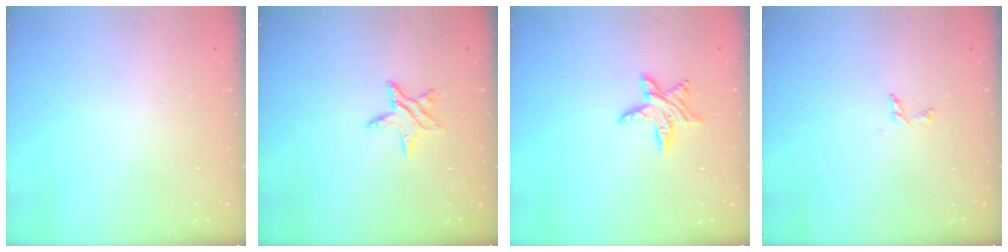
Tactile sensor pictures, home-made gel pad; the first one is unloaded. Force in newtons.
{"total": 5.4, "press": 5.3, "slide": 0.6}
{"total": 7.9, "press": 7.9, "slide": 0.4}
{"total": 2.8, "press": 2.8, "slide": 0.2}